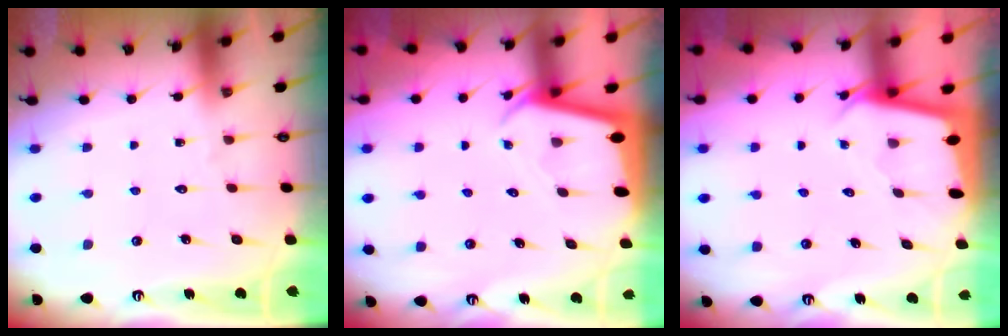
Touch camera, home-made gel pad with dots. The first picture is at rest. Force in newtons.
{"total": 2.2, "press": 2.2, "slide": 0.2}
{"total": 2.1, "press": 2.1, "slide": 0.1}